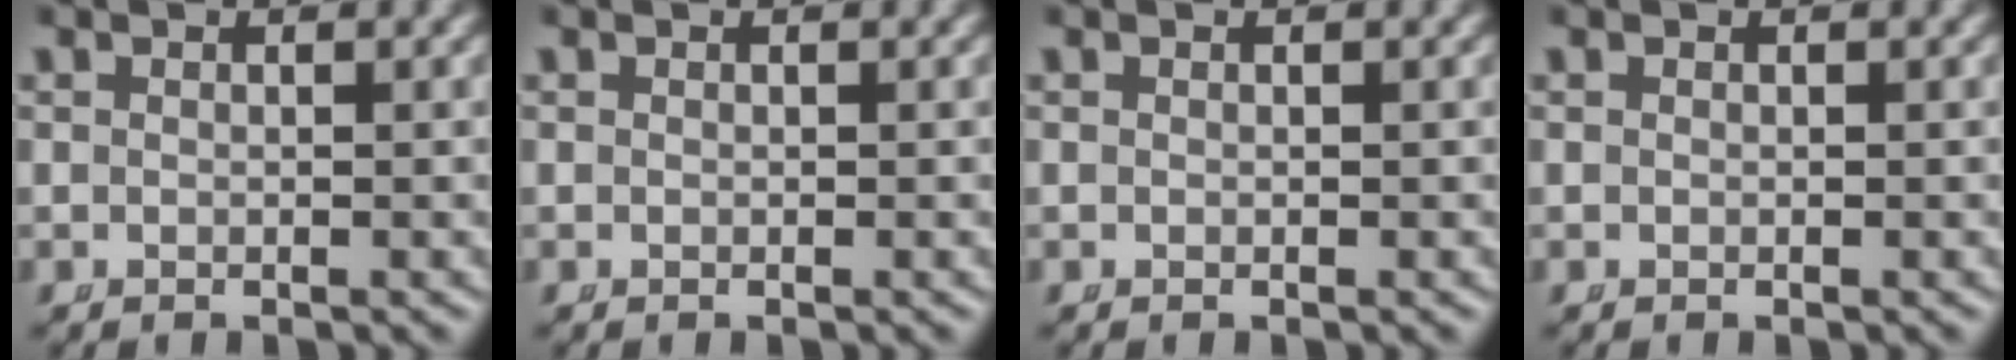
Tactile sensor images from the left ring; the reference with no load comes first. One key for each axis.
{"total": 0.0}
{"total": 0.0}
{"total": 0.0}